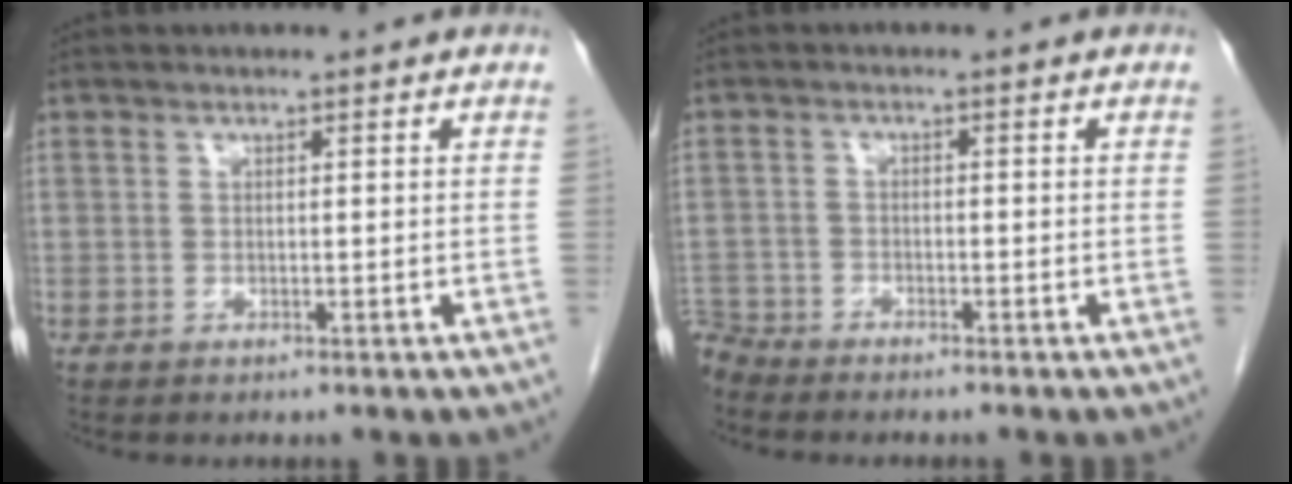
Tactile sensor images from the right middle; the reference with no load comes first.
{"total": 3.6, "force": [-3.5, 0.7, -0.4], "torque": [0.014, -0.009, -0.067]}